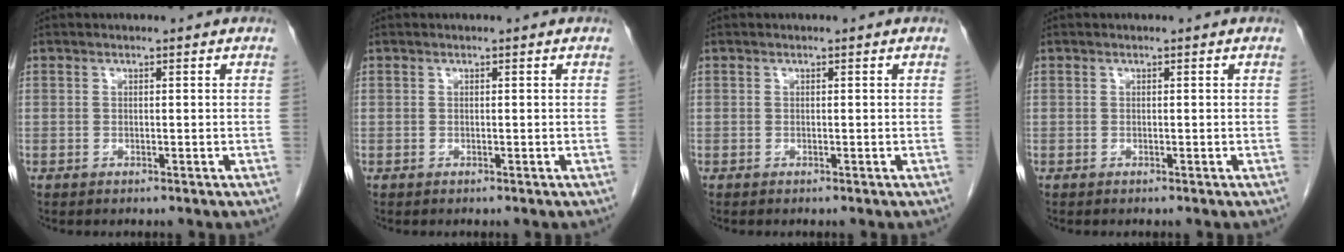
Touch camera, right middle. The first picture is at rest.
{"total": 0.0}
{"total": 0.0}
{"total": 0.0}